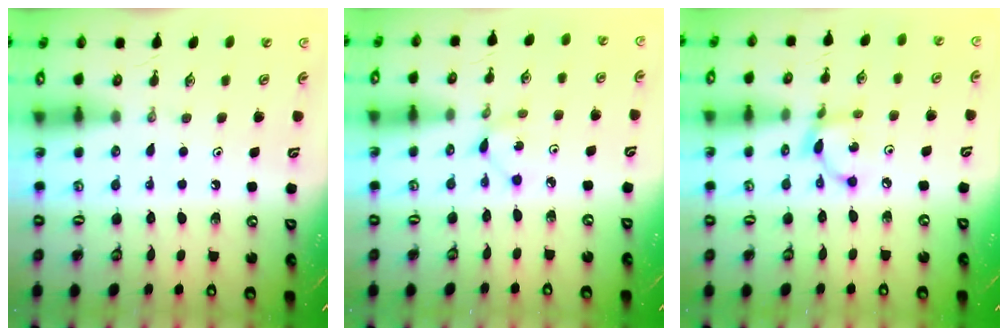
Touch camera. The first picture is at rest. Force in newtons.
{"total": 1.3, "press": 1.3, "slide": 0.1}
{"total": 6.0, "press": 6.0, "slide": 0.1}